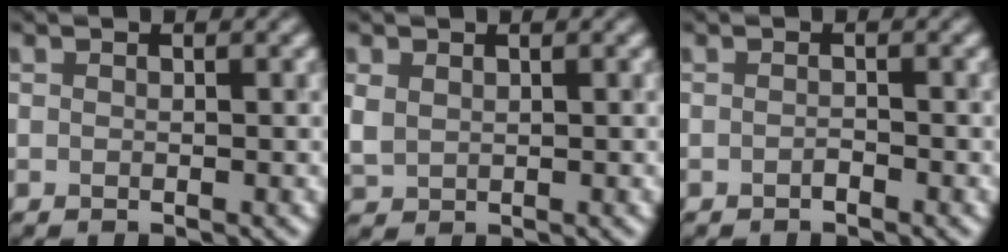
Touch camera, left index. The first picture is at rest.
{"total": 1.7, "force": [0.7, 1.3, 0.8], "torque": [-0.023, -0.001, 0.017]}
{"total": 0.6, "force": [-0.5, 0.2, 0.3], "torque": [-0.006, 0.001, -0.009]}